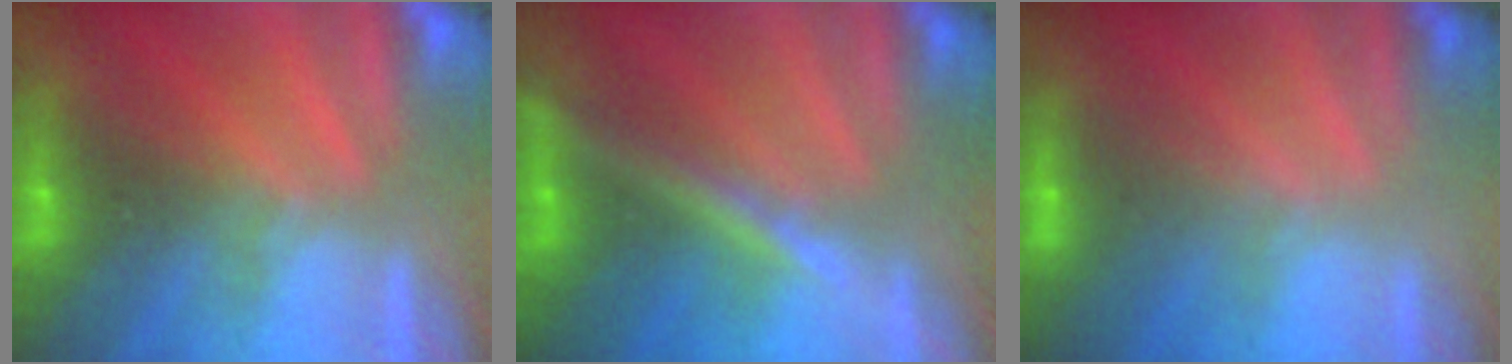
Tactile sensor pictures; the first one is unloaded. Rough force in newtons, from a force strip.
{"total": 2.4}
{"total": 2.2}